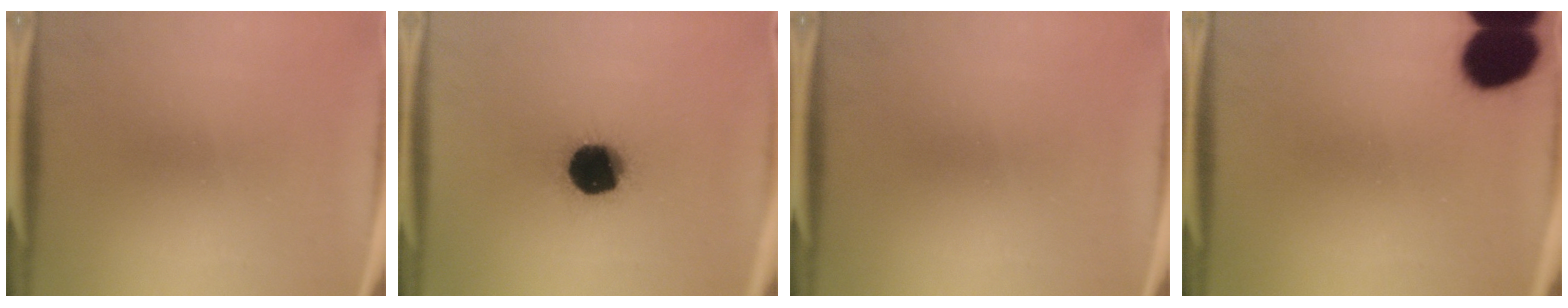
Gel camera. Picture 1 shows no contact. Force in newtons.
{"total": 19.0}
{"total": 0.0}
{"total": 15.0}